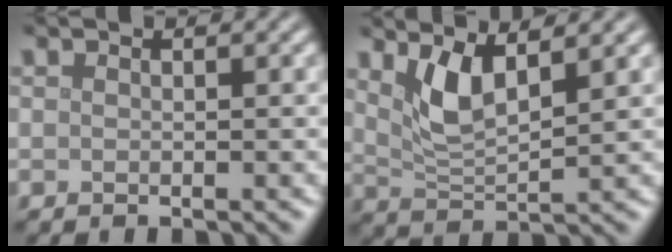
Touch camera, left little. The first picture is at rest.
{"total": 3.6, "force": [2.1, 0.9, 2.8], "torque": [-0.063, -0.009, 0.047]}